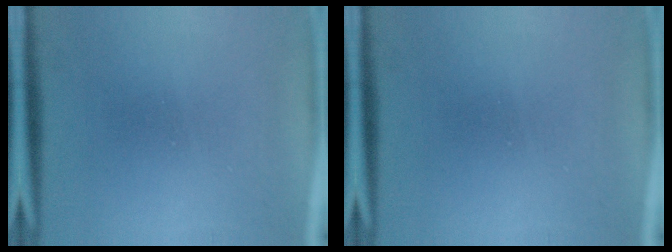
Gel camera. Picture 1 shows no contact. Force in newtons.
{"total": 0.0}